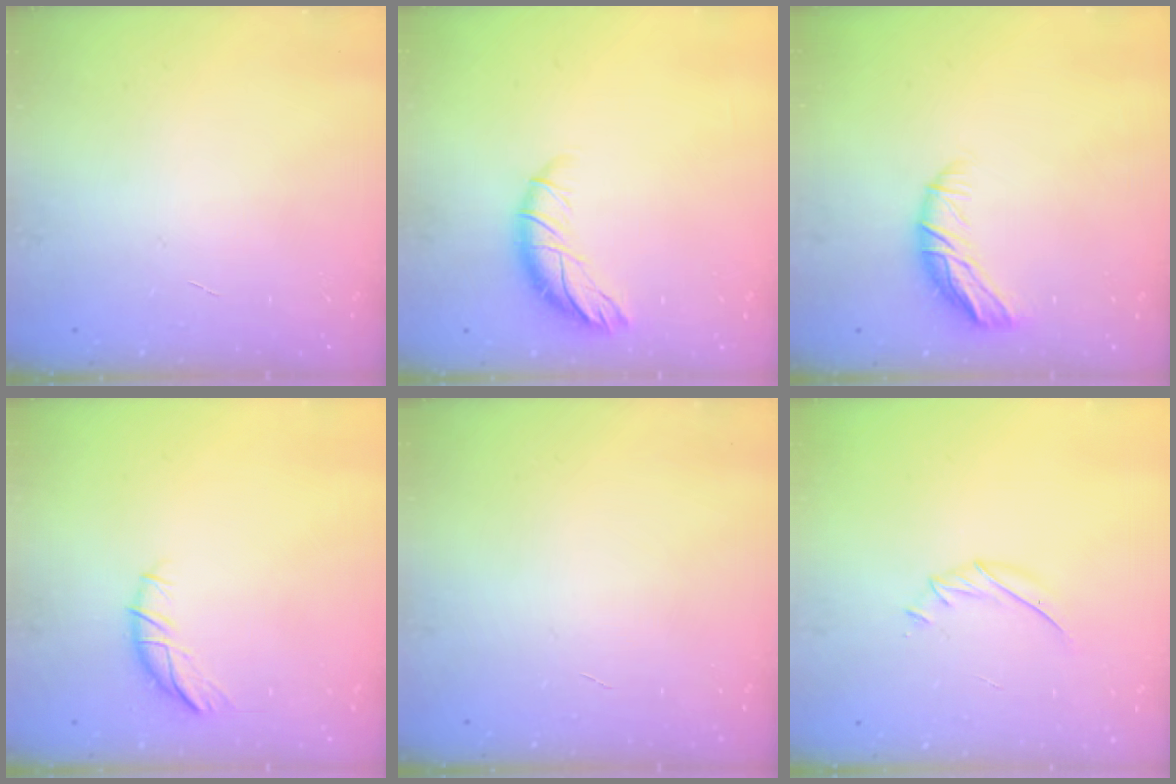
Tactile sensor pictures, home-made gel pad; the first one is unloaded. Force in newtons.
{"total": 9.0, "press": 9.0, "slide": 1.2}
{"total": 9.2, "press": 9.2, "slide": 0.9}
{"total": 6.7, "press": 6.7, "slide": 0.7}
{"total": 0.0}
{"total": 6.4, "press": 6.2, "slide": 1.8}